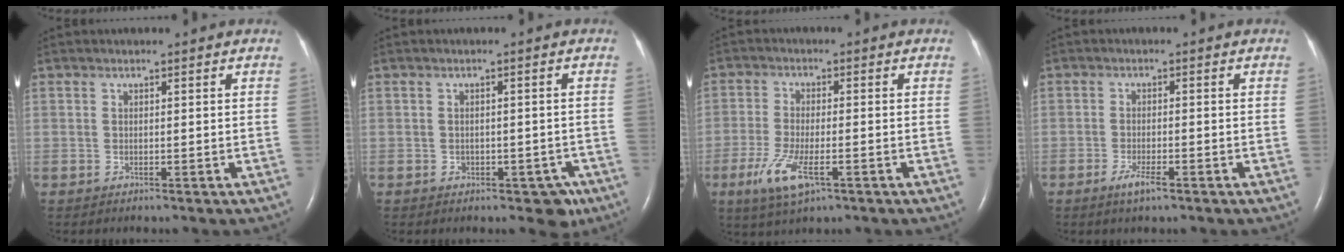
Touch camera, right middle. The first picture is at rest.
{"total": 3.7, "force": [-1.9, 2.5, 2.0], "torque": [-0.009, 0.009, -0.017]}
{"total": 7.2, "force": [-3.3, 1.9, 6.1], "torque": [-0.133, -0.018, -0.056]}
{"total": 2.8, "force": [-1.8, 0.5, 2.1], "torque": [-0.043, -0.003, -0.034]}